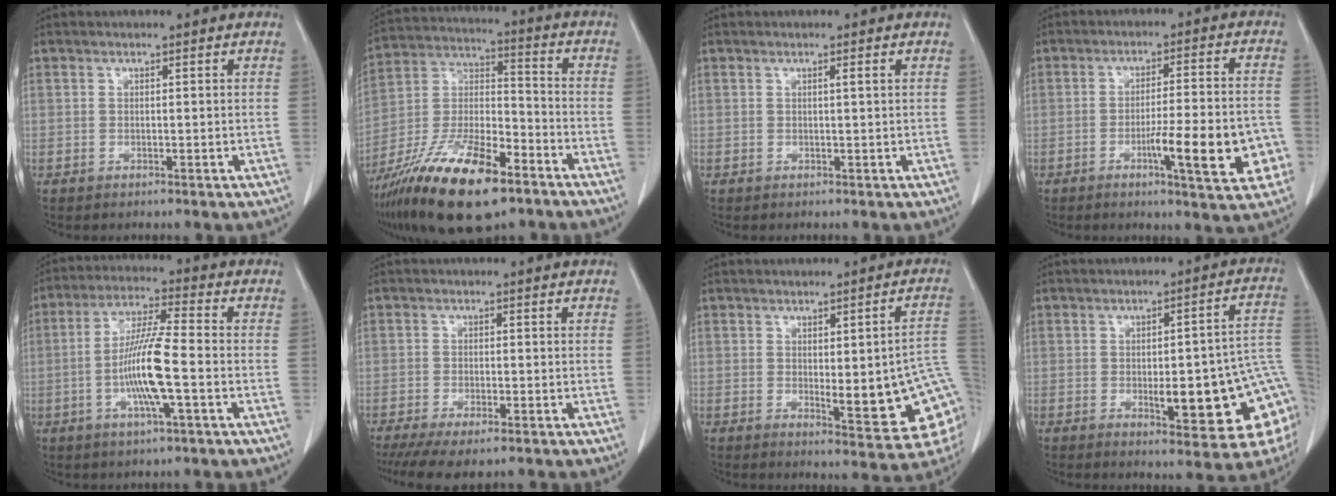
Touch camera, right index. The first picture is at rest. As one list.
[{"total": 20.1, "force": [-12.9, 5.6, 14.4], "torque": [-0.286, -0.016, -0.232]}, {"total": 0.7, "force": [0.3, -0.2, 0.6], "torque": [-0.012, 0.000, 0.007]}, {"total": 12.4, "force": [-4.2, 1.7, 11.6], "torque": [-0.157, 0.003, -0.057]}, {"total": 10.5, "force": [-2.4, 0.3, 10.3], "torque": [-0.201, -0.003, -0.052]}, {"total": 8.9, "force": [-7.1, 2.0, 5.0], "torque": [-0.069, -0.013, -0.107]}, {"total": 14.4, "force": [-1.6, 3.3, 13.9], "torque": [-0.128, 0.008, -0.006]}, {"total": 17.6, "force": [-3.2, 3.9, 16.9], "torque": [-0.137, 0.023, -0.024]}]